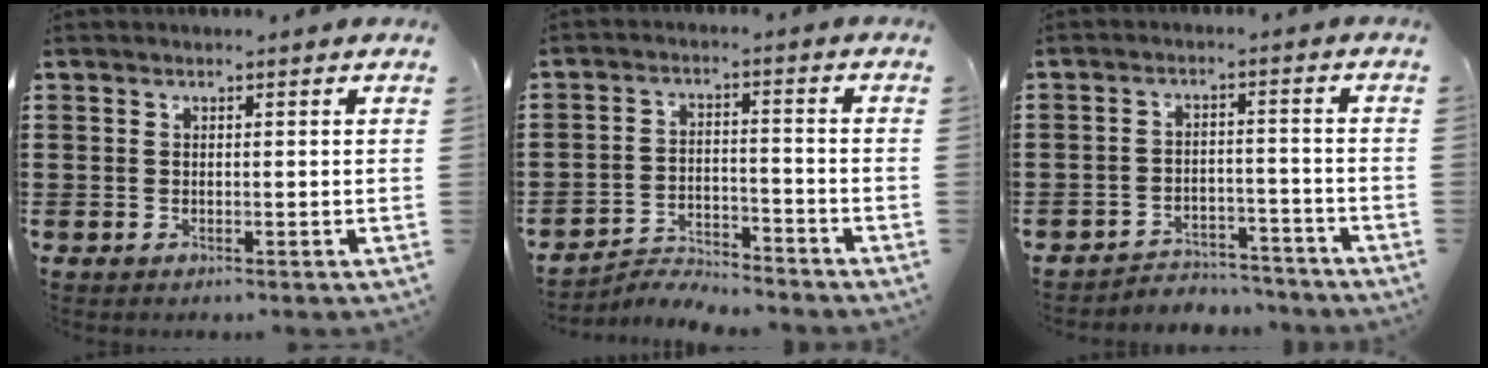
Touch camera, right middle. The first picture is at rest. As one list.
[{"total": 4.2, "force": [-4.1, 0.5, 0.3], "torque": [-0.011, 0.008, -0.089]}, {"total": 4.0, "force": [-3.9, 0.8, 0.2], "torque": [-0.008, 0.006, -0.085]}]